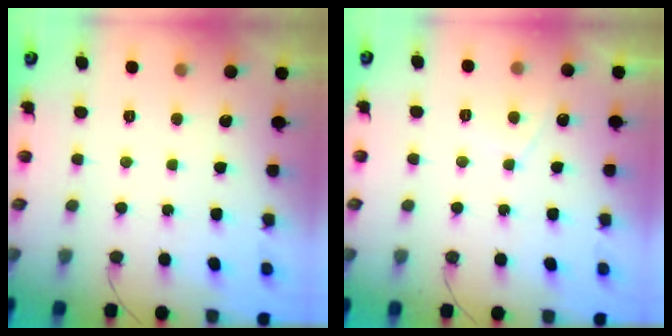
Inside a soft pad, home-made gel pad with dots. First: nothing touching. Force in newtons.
{"total": 2.2, "press": 2.2, "slide": 0.5}